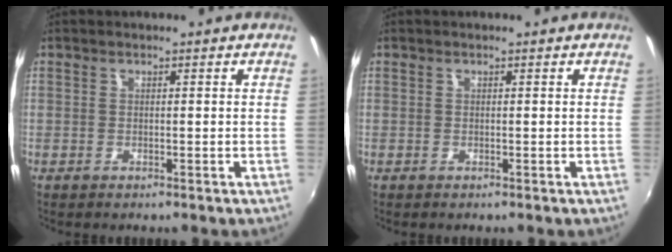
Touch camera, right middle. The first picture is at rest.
{"total": 0.0}